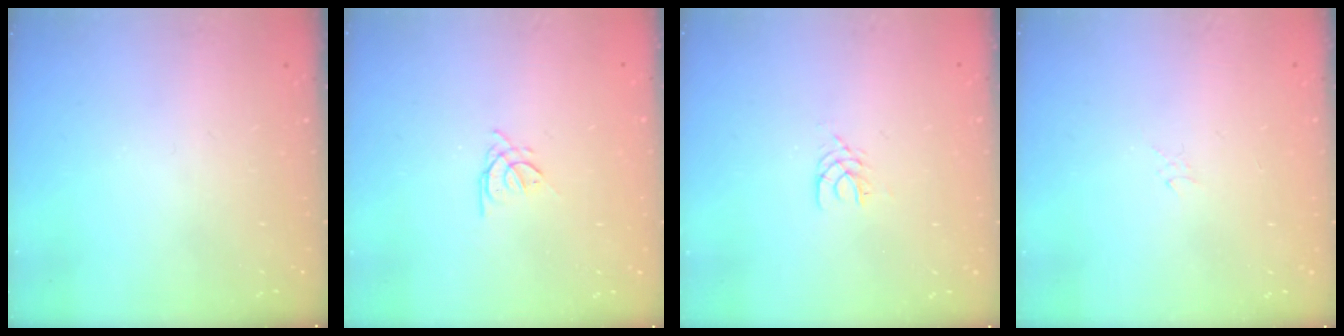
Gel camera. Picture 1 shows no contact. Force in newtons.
{"total": 1.9, "press": 1.8, "slide": 0.5}
{"total": 3.4, "press": 3.4, "slide": 0.4}
{"total": 1.3, "press": 1.3, "slide": 0.1}